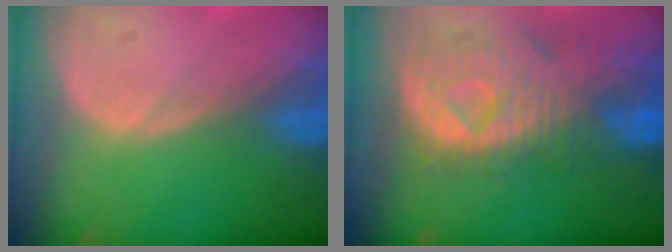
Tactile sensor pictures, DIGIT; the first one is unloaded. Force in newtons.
{"total": 10.6, "press": 9.5, "slide": 4.8}